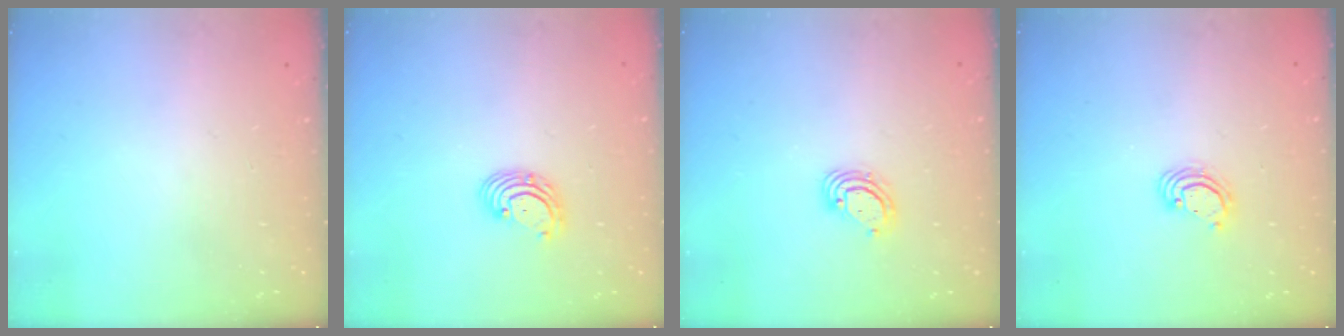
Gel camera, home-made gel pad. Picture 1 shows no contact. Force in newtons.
{"total": 2.8, "press": 2.8, "slide": 0.2}
{"total": 4.1, "press": 4.1, "slide": 0.4}
{"total": 3.9, "press": 3.9, "slide": 0.2}